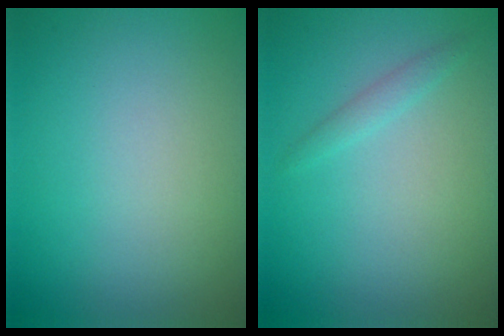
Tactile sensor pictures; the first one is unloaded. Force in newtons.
{"total": 1.6, "press": 1.6, "slide": 0.1}